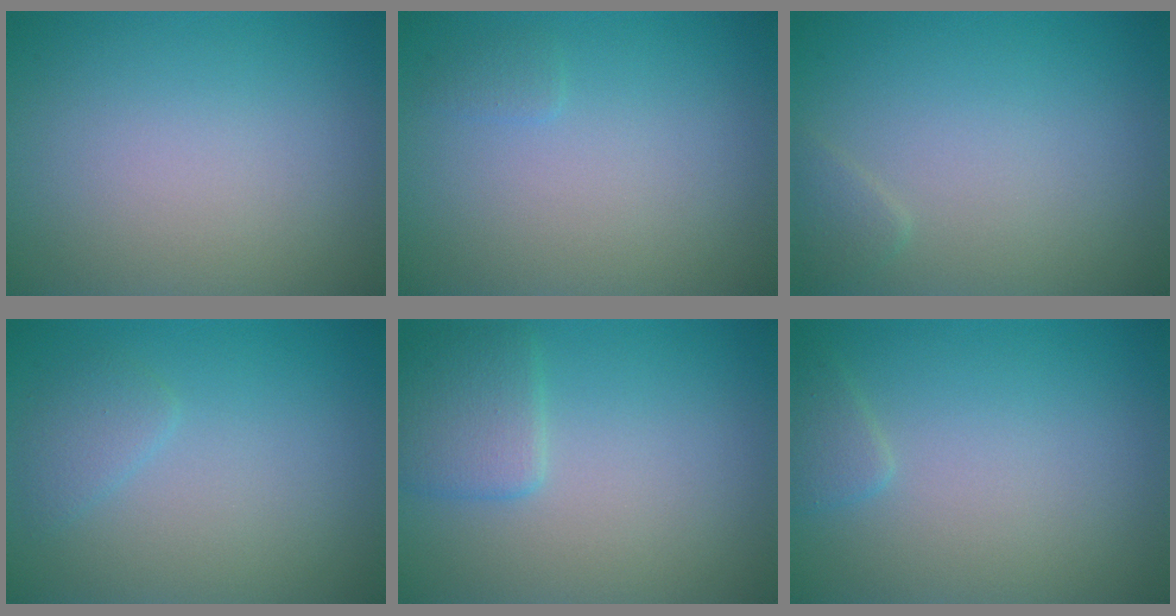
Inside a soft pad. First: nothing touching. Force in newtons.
{"total": 0.6, "press": 0.6, "slide": 0.0}
{"total": 0.9, "press": 0.9, "slide": 0.1}
{"total": 1.4, "press": 1.4, "slide": 0.1}
{"total": 2.6, "press": 2.6, "slide": 0.1}
{"total": 1.1, "press": 1.1, "slide": 0.1}